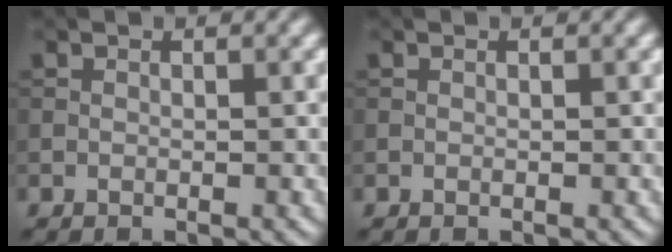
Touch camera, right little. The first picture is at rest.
{"total": 0.0}